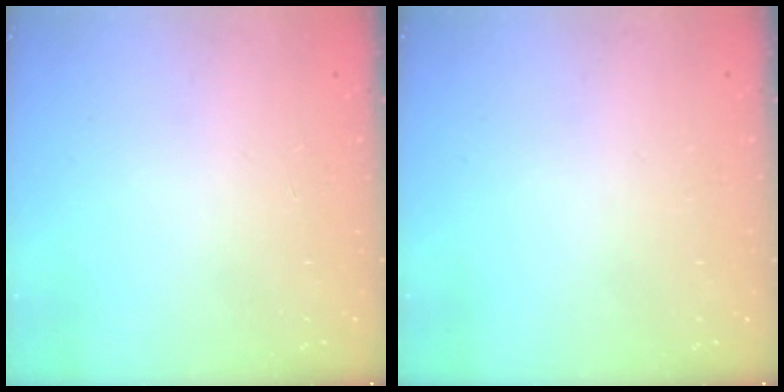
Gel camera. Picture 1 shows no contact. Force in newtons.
{"total": 0.0}